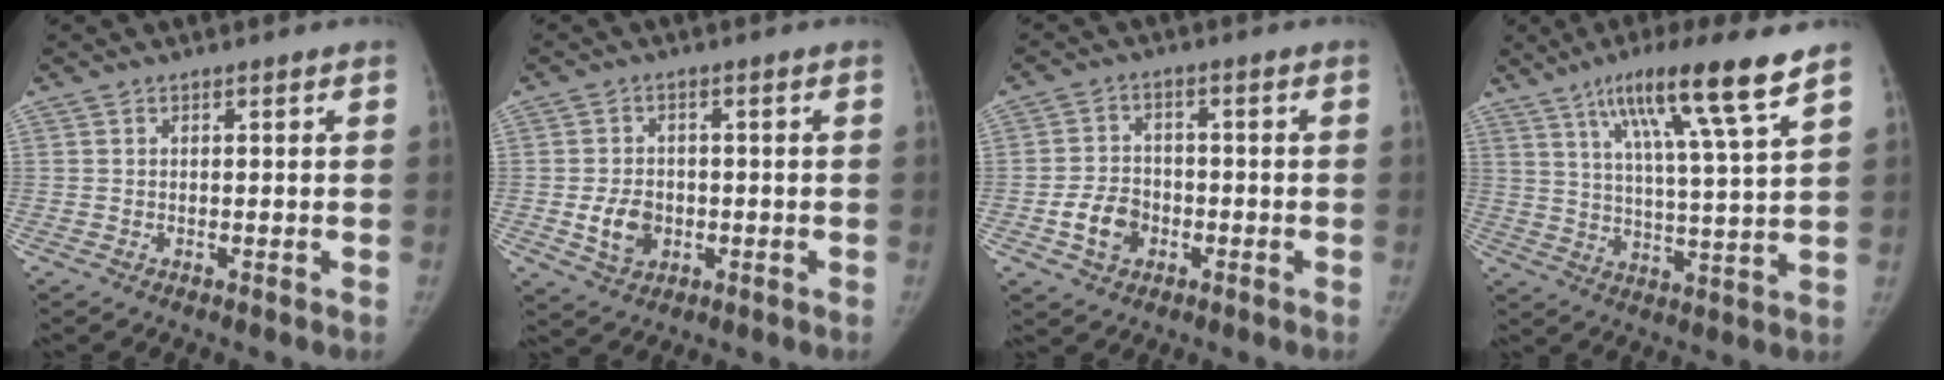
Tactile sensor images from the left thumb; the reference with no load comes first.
{"total": 6.0, "force": [-1.1, 4.7, 3.7], "torque": [-0.047, 0.003, -0.013]}
{"total": 6.7, "force": [-2.3, 5.3, 3.4], "torque": [-0.045, 0.016, -0.039]}
{"total": 15.6, "force": [9.5, 0.7, 12.3], "torque": [-0.201, -0.036, 0.155]}